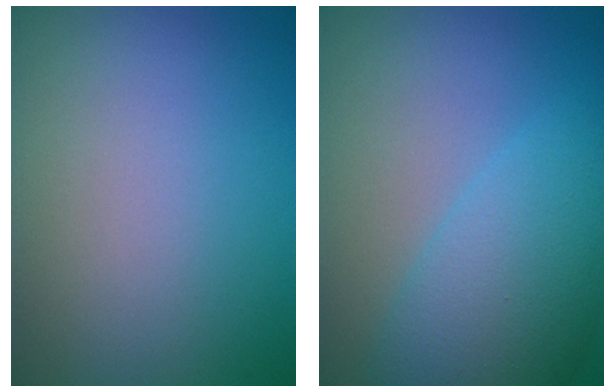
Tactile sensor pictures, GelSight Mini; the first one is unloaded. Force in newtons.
{"total": 7.0, "press": 7.0, "slide": 0.3}